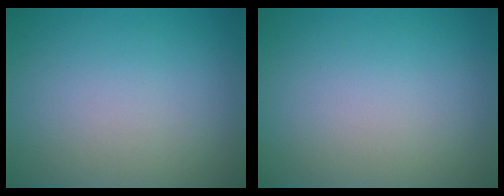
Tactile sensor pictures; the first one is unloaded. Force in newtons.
{"total": 0.0}